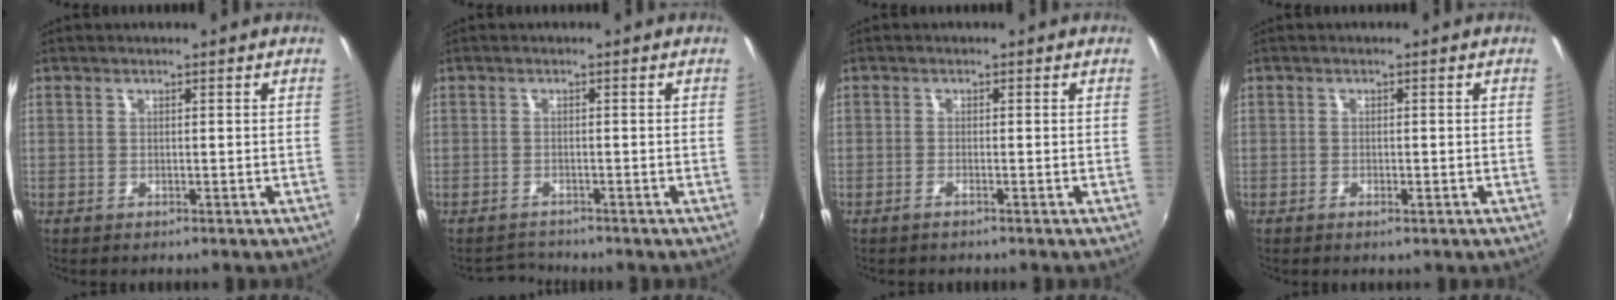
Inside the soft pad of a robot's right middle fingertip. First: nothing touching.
{"total": 2.0, "force": [-1.9, 0.2, -0.4], "torque": [-0.004, 0.000, -0.038]}
{"total": 1.1, "force": [-0.8, -0.2, 0.7], "torque": [-0.013, -0.001, -0.017]}
{"total": 1.2, "force": [-0.7, 0.5, 0.8], "torque": [-0.015, -0.003, -0.012]}